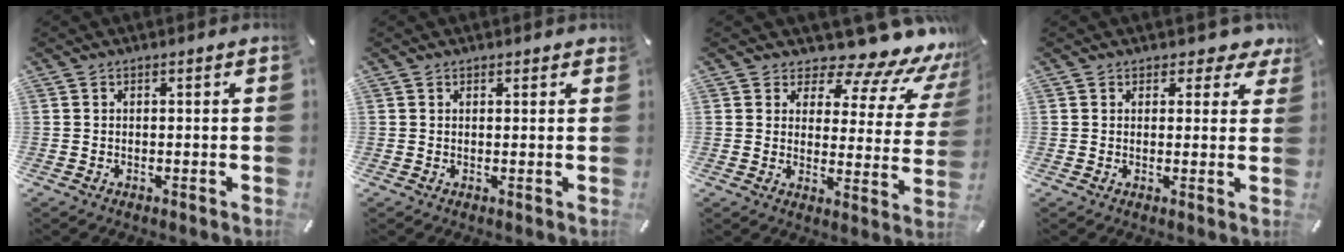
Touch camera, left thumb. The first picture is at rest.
{"total": 1.0, "force": [0.8, 0.7, 0.1], "torque": [0.006, -0.003, 0.013]}
{"total": 12.8, "force": [10.4, 4.7, 5.7], "torque": [-0.070, -0.096, 0.172]}
{"total": 3.5, "force": [2.2, 2.4, 1.2], "torque": [0.001, -0.014, 0.032]}